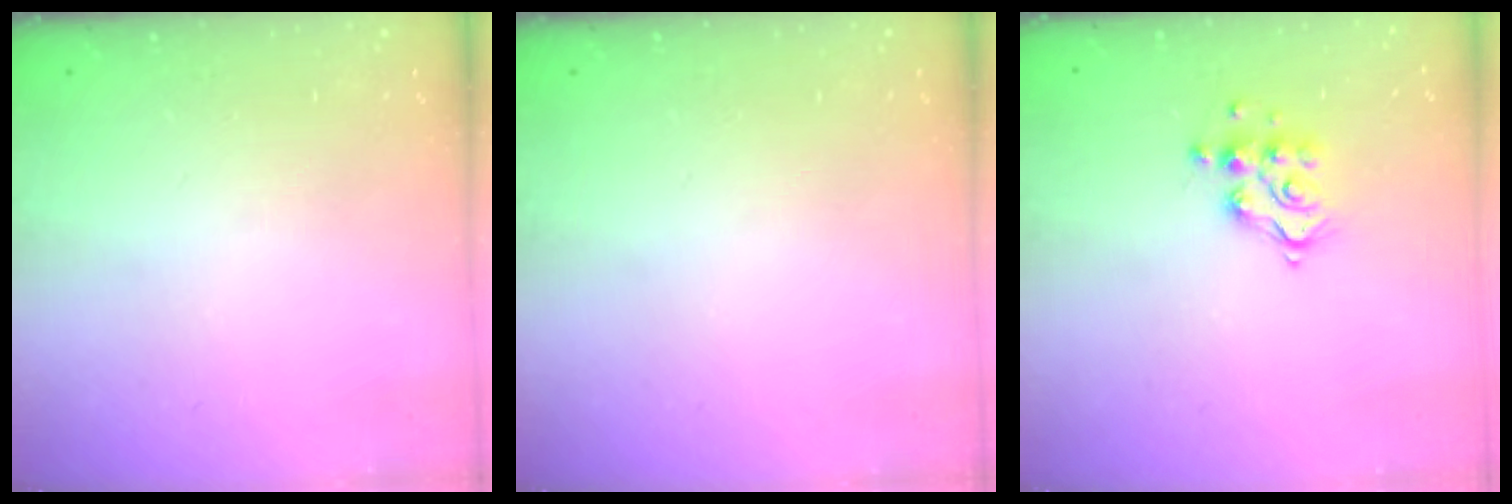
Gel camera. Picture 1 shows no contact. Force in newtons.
{"total": 0.0}
{"total": 9.4, "press": 9.4, "slide": 0.3}